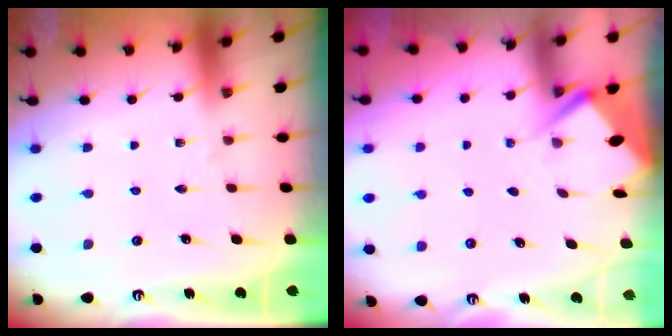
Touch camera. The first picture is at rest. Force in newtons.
{"total": 2.8, "press": 2.8, "slide": 0.4}